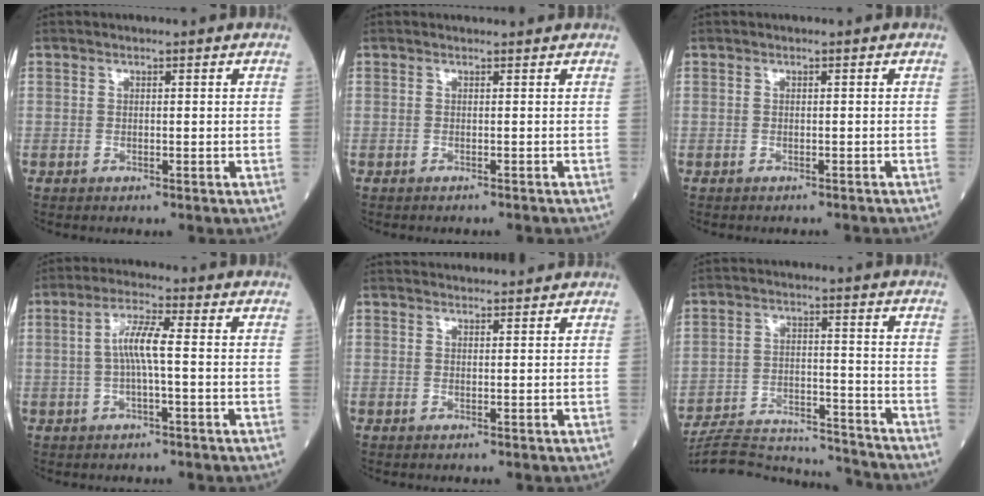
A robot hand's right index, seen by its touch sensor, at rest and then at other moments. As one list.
[{"total": 0.9, "force": [-0.1, 0.4, 0.8], "torque": [-0.022, 0.008, 0.003]}, {"total": 2.2, "force": [-2.1, 0.0, 0.5], "torque": [-0.006, -0.003, -0.027]}, {"total": 5.1, "force": [0.0, 0.3, 5.1], "torque": [-0.103, 0.011, -0.003]}, {"total": 4.8, "force": [4.7, 0.3, 0.7], "torque": [-0.014, 0.033, 0.056]}, {"total": 17.7, "force": [-17.3, 2.0, 3.1], "torque": [-0.078, 0.006, -0.255]}]